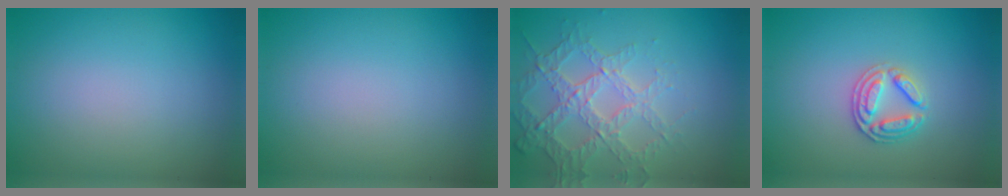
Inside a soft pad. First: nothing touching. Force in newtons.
{"total": 0.0}
{"total": 3.7, "press": 3.5, "slide": 1.2}
{"total": 2.7, "press": 2.5, "slide": 0.8}